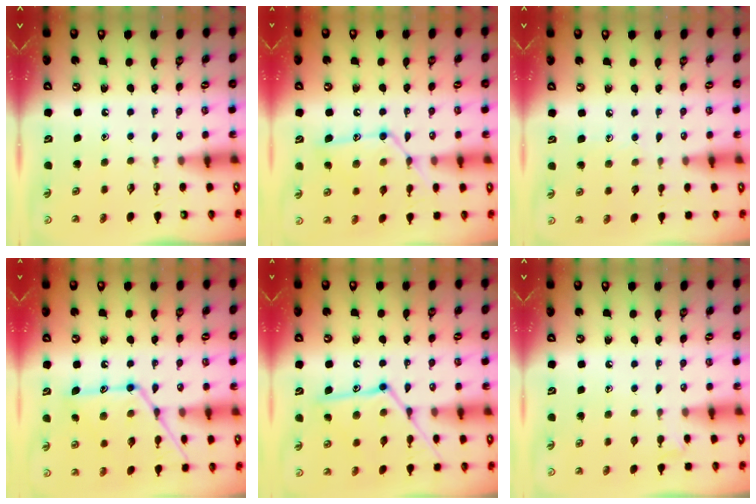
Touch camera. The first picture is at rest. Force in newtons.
{"total": 14.2, "press": 14.2, "slide": 1.1}
{"total": 5.1, "press": 5.1, "slide": 0.5}
{"total": 15.4, "press": 15.4, "slide": 1.1}
{"total": 14.5, "press": 14.4, "slide": 1.0}
{"total": 3.5, "press": 3.5, "slide": 0.5}